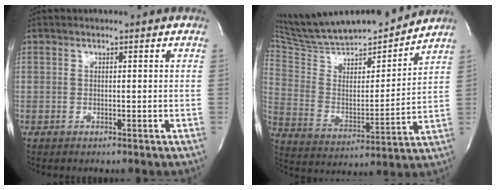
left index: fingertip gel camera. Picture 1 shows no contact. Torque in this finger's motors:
{"motor_torque": [0.55, -0.99, 0.08, 0.05]}